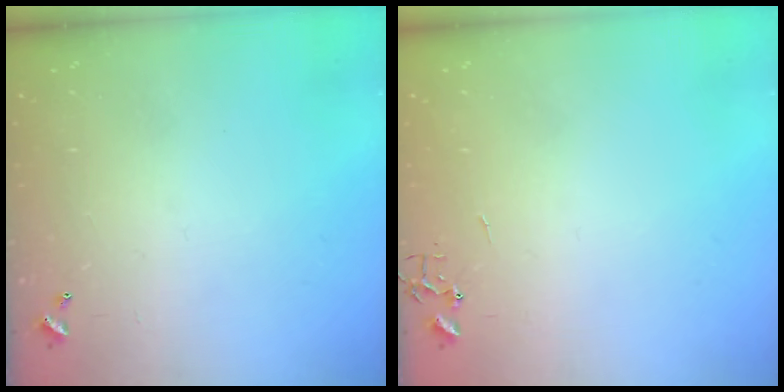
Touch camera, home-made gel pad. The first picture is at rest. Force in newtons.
{"total": 0.0}